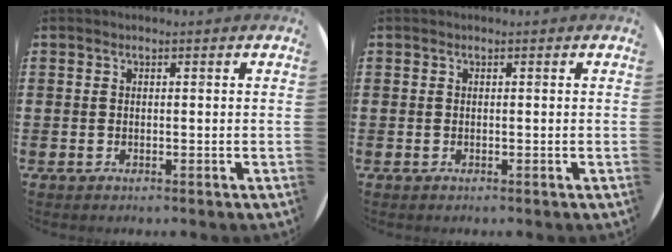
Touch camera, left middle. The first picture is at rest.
{"total": 0.0}